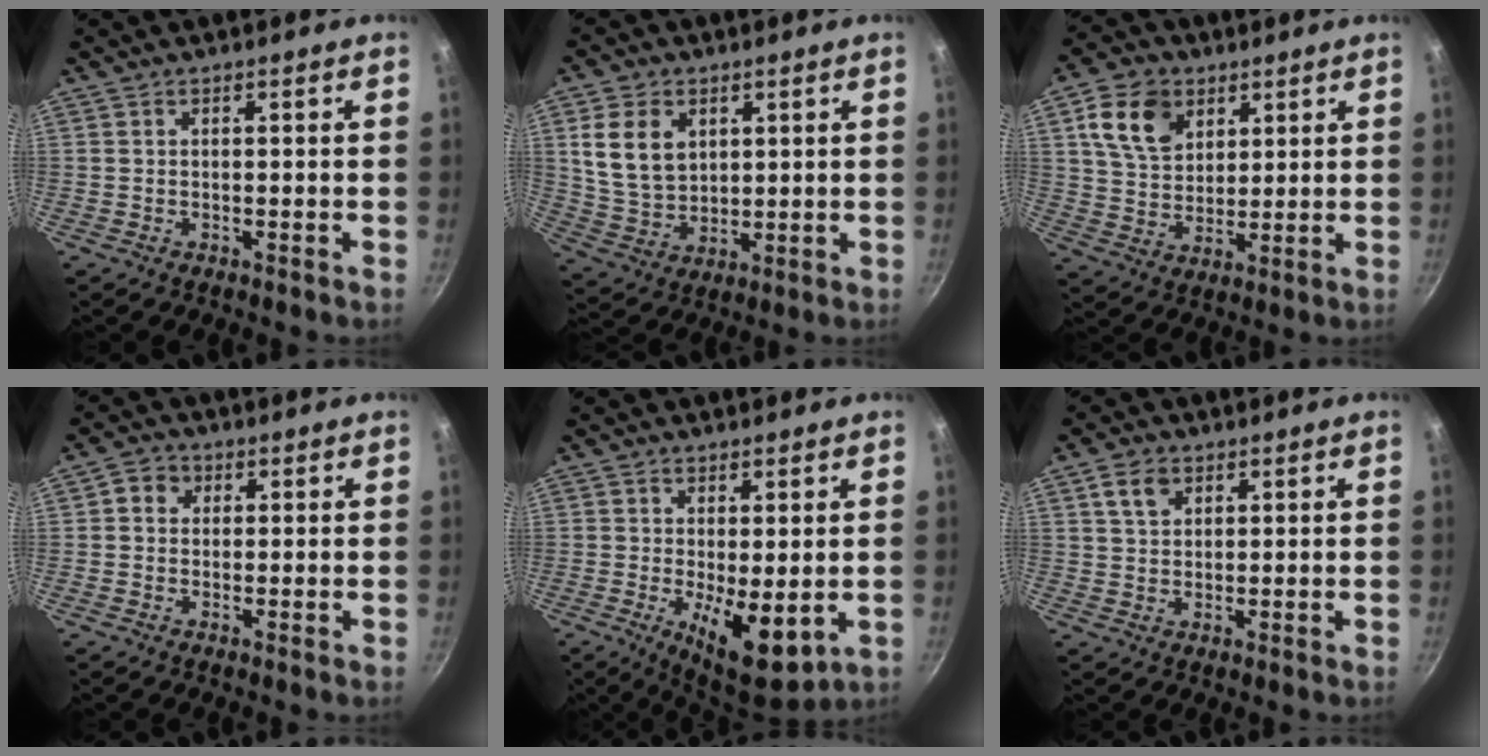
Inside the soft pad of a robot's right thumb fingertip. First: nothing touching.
{"total": 10.9, "force": [3.3, 7.9, 6.7], "torque": [-0.107, -0.019, 0.072]}
{"total": 11.8, "force": [5.0, 8.4, 6.6], "torque": [-0.094, -0.012, 0.089]}
{"total": 3.6, "force": [0.9, 3.2, 1.4], "torque": [-0.002, 0.000, 0.005]}
{"total": 9.8, "force": [-1.2, 4.0, 8.9], "torque": [-0.123, -0.017, -0.006]}
{"total": 4.5, "force": [2.2, 3.1, 2.4], "torque": [-0.031, -0.003, 0.040]}